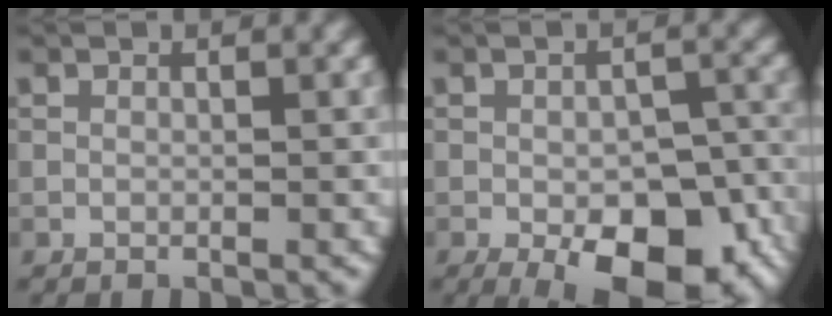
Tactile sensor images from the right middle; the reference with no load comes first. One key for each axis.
{"total": 11.2, "fx": -5.3, "fy": 5.2, "fz": 8.4, "tx": -0.118, "ty": -0.021, "tz": -0.062}